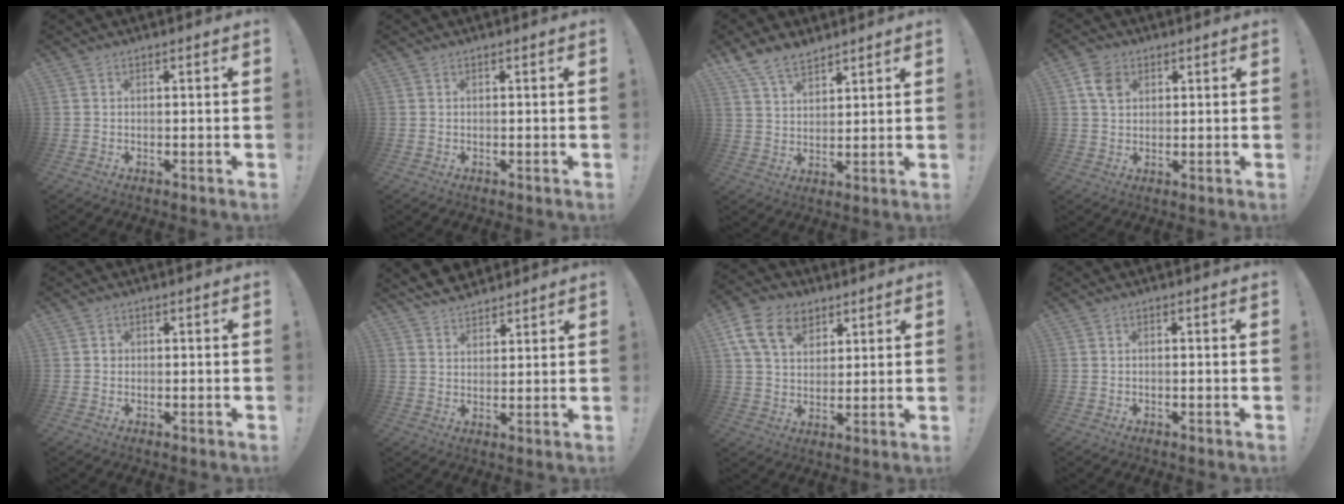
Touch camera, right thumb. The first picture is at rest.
{"total": 0.0}
{"total": 8.3, "force": [6.6, 3.8, 3.2], "torque": [-0.072, -0.032, 0.130]}
{"total": 6.1, "force": [2.5, 4.7, 3.1], "torque": [-0.048, 0.003, 0.049]}
{"total": 1.0, "force": [-0.2, 0.9, 0.3], "torque": [-0.001, 0.001, -0.004]}
{"total": 6.5, "force": [5.9, 2.4, 1.1], "torque": [-0.024, -0.032, 0.112]}
{"total": 13.9, "force": [6.7, 9.6, 7.4], "torque": [-0.122, -0.021, 0.133]}
{"total": 0.6, "force": [-0.4, -0.1, 0.4], "torque": [-0.008, 0.000, -0.007]}